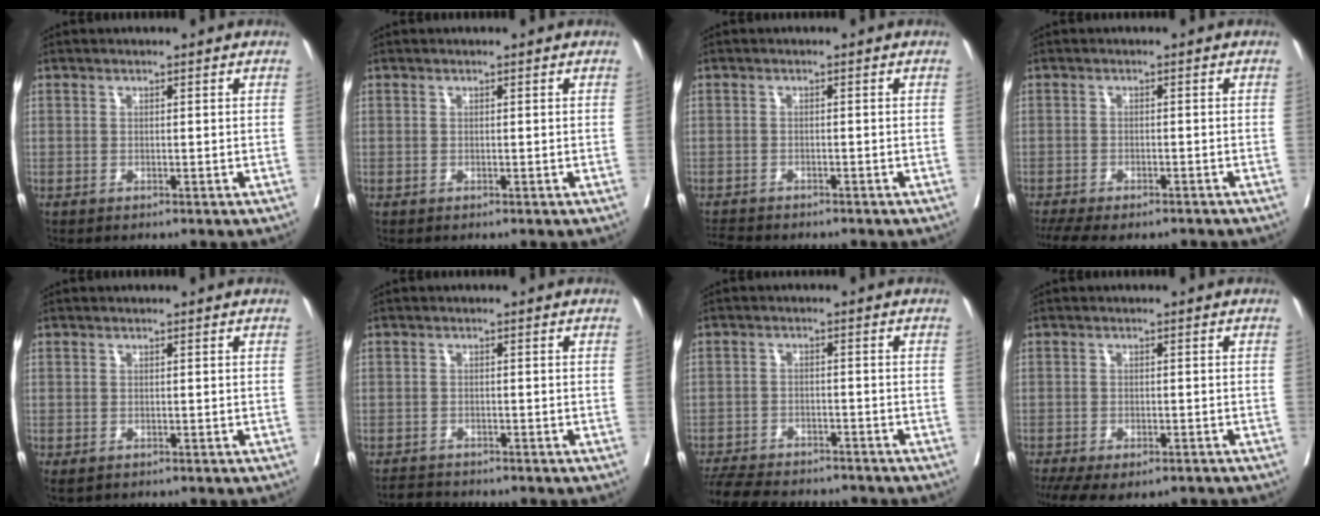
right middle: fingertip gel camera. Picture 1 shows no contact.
{"total": 0.0}
{"total": 4.1, "force": [-3.8, 1.1, 1.2], "torque": [-0.018, -0.009, -0.059]}
{"total": 10.1, "force": [-8.1, 3.6, 4.8], "torque": [-0.091, -0.004, -0.115]}
{"total": 1.2, "force": [-0.5, 0.8, 0.7], "torque": [-0.013, -0.002, 0.000]}
{"total": 2.3, "force": [-2.2, 0.6, -0.2], "torque": [0.001, -0.009, -0.040]}
{"total": 12.3, "force": [-11.0, 3.6, 4.3], "torque": [-0.085, -0.004, -0.158]}
{"total": 10.8, "force": [-7.5, 5.0, 5.9], "torque": [-0.117, -0.012, -0.104]}